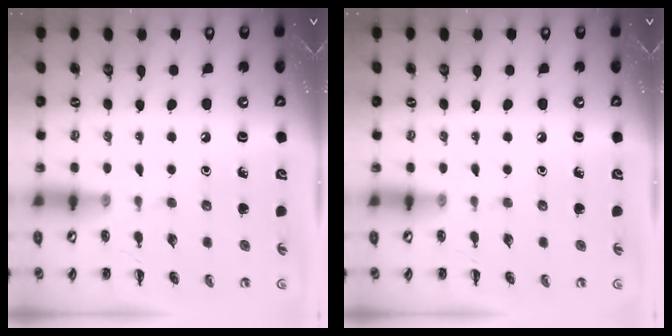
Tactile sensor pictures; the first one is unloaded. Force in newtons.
{"total": 0.0}